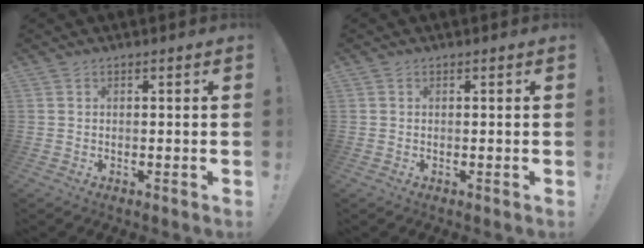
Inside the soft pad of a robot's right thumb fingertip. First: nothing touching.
{"total": 0.0}